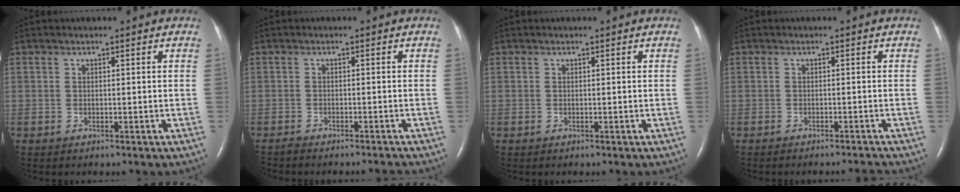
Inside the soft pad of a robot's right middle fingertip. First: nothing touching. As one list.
[{"total": 3.0, "force": [-2.9, -0.7, 0.4], "torque": [-0.005, -0.005, -0.042]}, {"total": 0.0}, {"total": 2.1, "force": [-1.9, -0.7, 0.2], "torque": [-0.002, -0.004, -0.027]}]